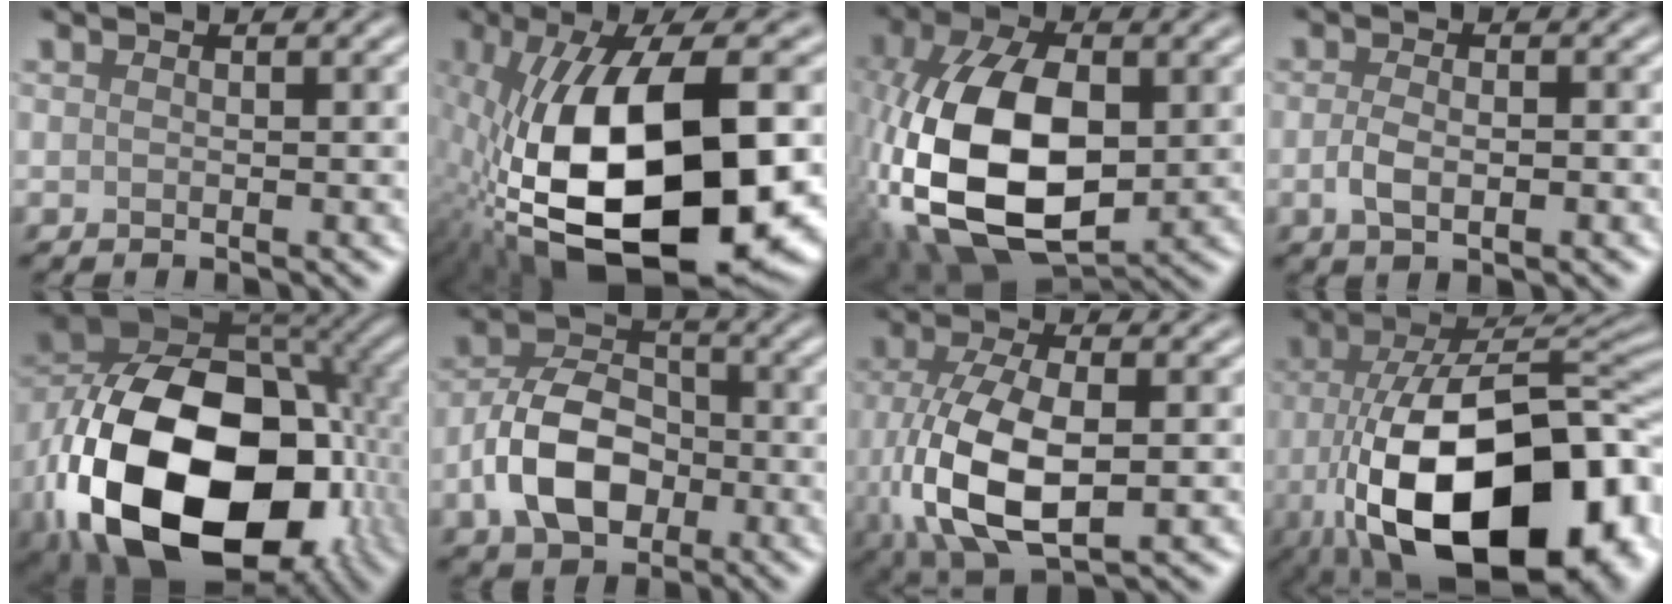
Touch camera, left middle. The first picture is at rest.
{"total": 17.7, "force": [-3.0, 8.0, 15.5], "torque": [-0.282, -0.004, -0.041]}
{"total": 14.7, "force": [-1.5, 8.8, 11.7], "torque": [-0.267, -0.014, -0.026]}
{"total": 2.8, "force": [-0.7, 1.2, 2.4], "torque": [-0.047, -0.003, -0.013]}
{"total": 20.3, "force": [-6.5, 12.8, 14.3], "torque": [-0.290, -0.027, -0.109]}
{"total": 7.4, "force": [-2.1, 5.1, 4.9], "torque": [-0.095, 0.008, -0.046]}
{"total": 10.3, "force": [-2.1, 5.4, 8.5], "torque": [-0.199, -0.021, -0.034]}
{"total": 19.9, "force": [-6.5, 10.6, 15.5], "torque": [-0.259, -0.025, -0.085]}